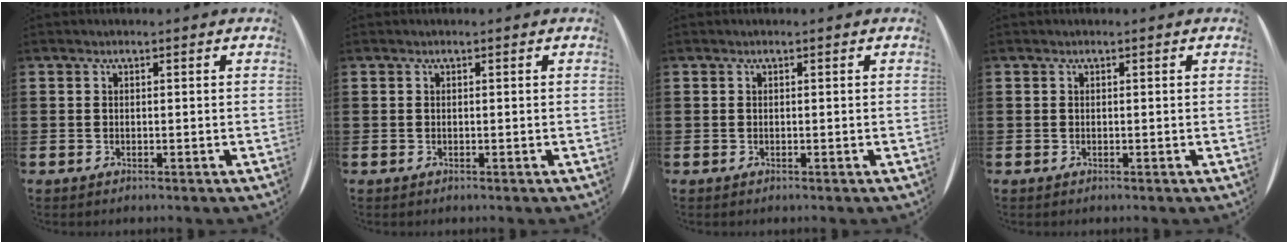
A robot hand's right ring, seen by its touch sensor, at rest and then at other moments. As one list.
[{"total": 0.0}, {"total": 0.0}, {"total": 0.0}]